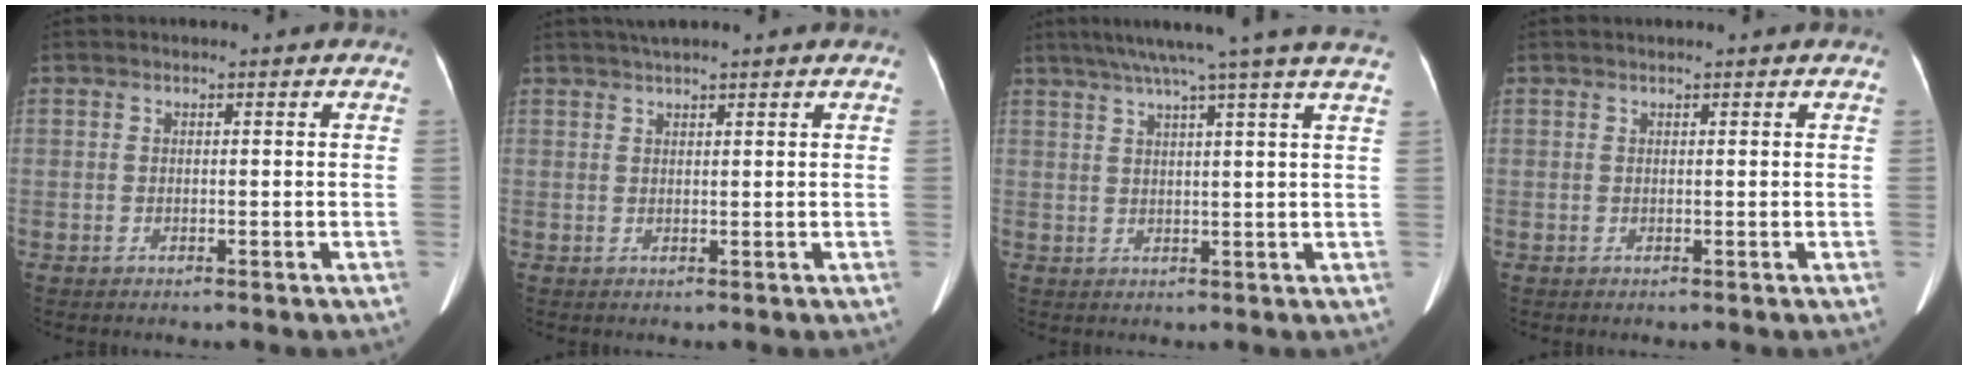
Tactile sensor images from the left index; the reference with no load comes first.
{"total": 3.2, "force": [2.6, 0.1, 1.9], "torque": [-0.031, 0.024, 0.043]}
{"total": 15.3, "force": [12.7, -2.2, 8.4], "torque": [-0.137, 0.003, 0.158]}
{"total": 0.0}